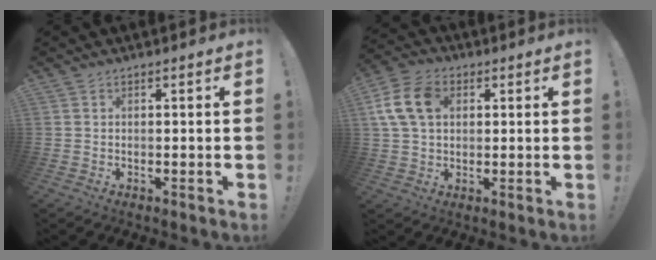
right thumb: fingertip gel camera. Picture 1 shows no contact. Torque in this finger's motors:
{"motor_torque": [1.56, 1.62, 0.36, 0.15, 0.09]}